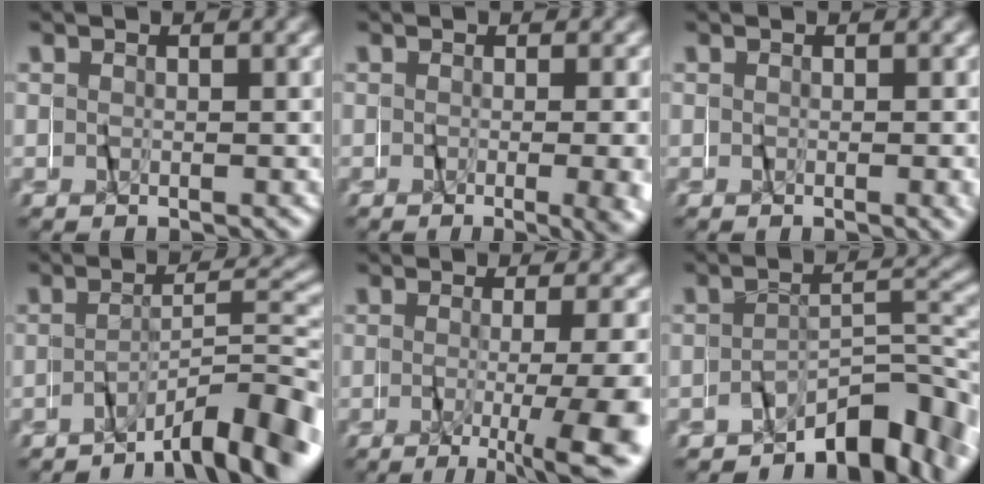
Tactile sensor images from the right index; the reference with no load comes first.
{"total": 3.5, "force": [-1.2, -0.1, 3.3], "torque": [-0.040, -0.013, -0.012]}
{"total": 0.7, "force": [-0.2, -0.5, 0.5], "torque": [-0.009, -0.003, -0.003]}
{"total": 7.5, "force": [-6.2, 0.6, 4.2], "torque": [-0.067, -0.005, -0.096]}
{"total": 5.1, "force": [-2.7, -0.8, 4.3], "torque": [-0.052, -0.010, -0.040]}
{"total": 7.3, "force": [-5.6, 2.2, 4.2], "torque": [-0.061, -0.012, -0.083]}